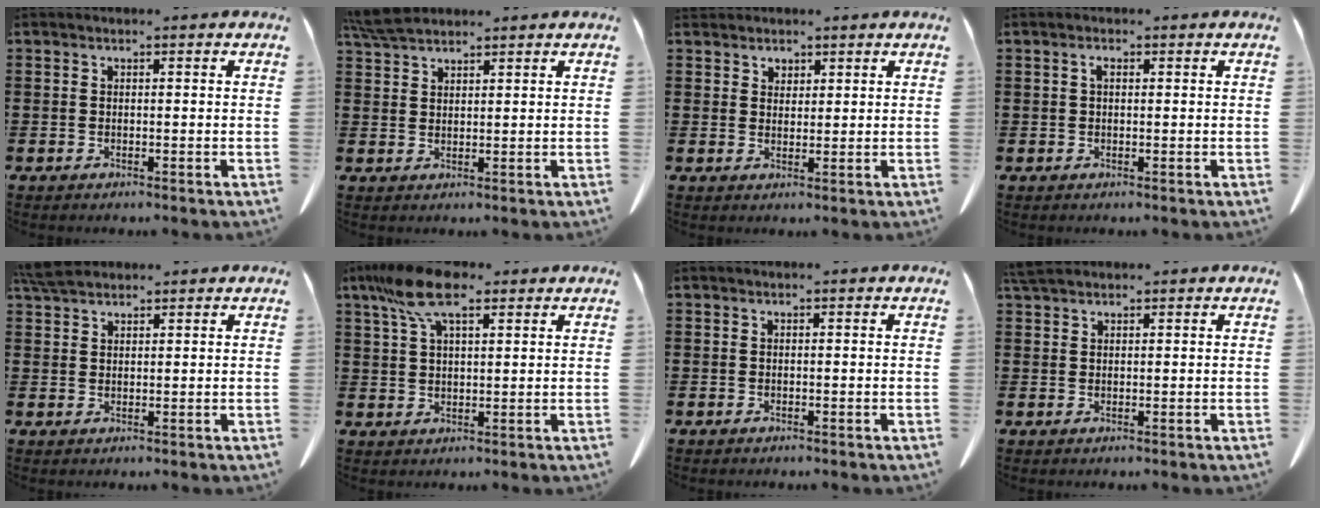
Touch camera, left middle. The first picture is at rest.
{"total": 4.2, "force": [3.7, 0.8, 1.9], "torque": [-0.047, -0.002, 0.070]}
{"total": 2.3, "force": [2.0, 1.2, 0.0], "torque": [0.002, 0.001, 0.036]}
{"total": 1.1, "force": [0.4, 0.5, 0.9], "torque": [-0.021, 0.006, 0.005]}
{"total": 3.9, "force": [3.4, 1.0, 1.7], "torque": [-0.043, -0.001, 0.064]}
{"total": 9.3, "force": [5.7, 3.1, 6.6], "torque": [-0.146, 0.000, 0.103]}
{"total": 0.0}
{"total": 2.4, "force": [2.1, 0.6, 1.1], "torque": [-0.028, 0.004, 0.040]}